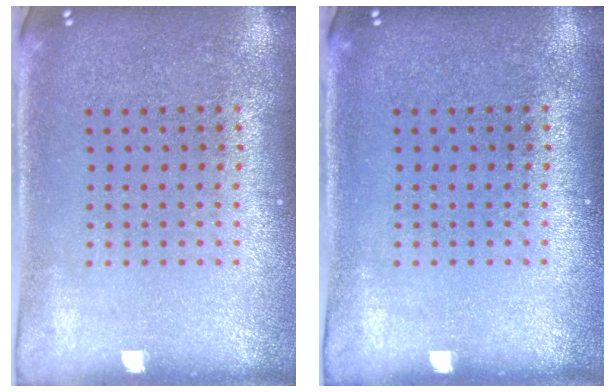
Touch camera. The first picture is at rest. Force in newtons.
{"total": 0.0}